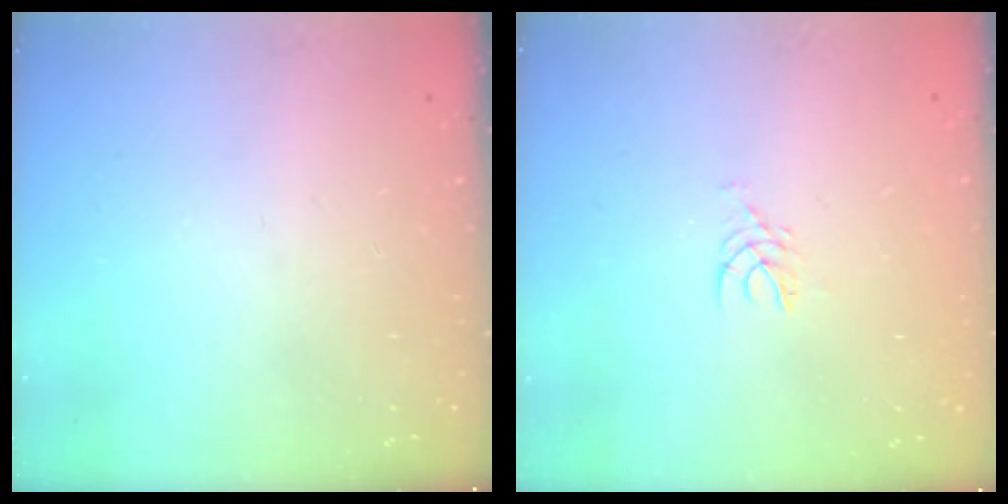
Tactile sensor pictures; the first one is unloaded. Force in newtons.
{"total": 2.5, "press": 2.5, "slide": 0.2}